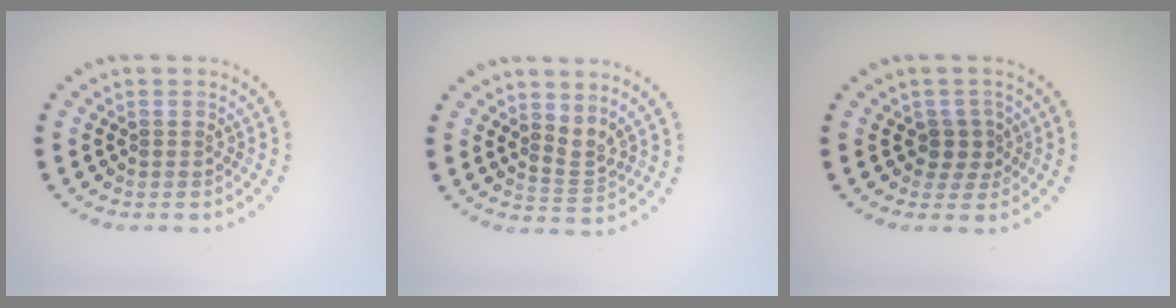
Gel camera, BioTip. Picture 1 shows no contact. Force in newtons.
{"total": 2.1, "press": 1.4, "slide": 1.6}
{"total": 2.3, "press": 1.9, "slide": 1.3}